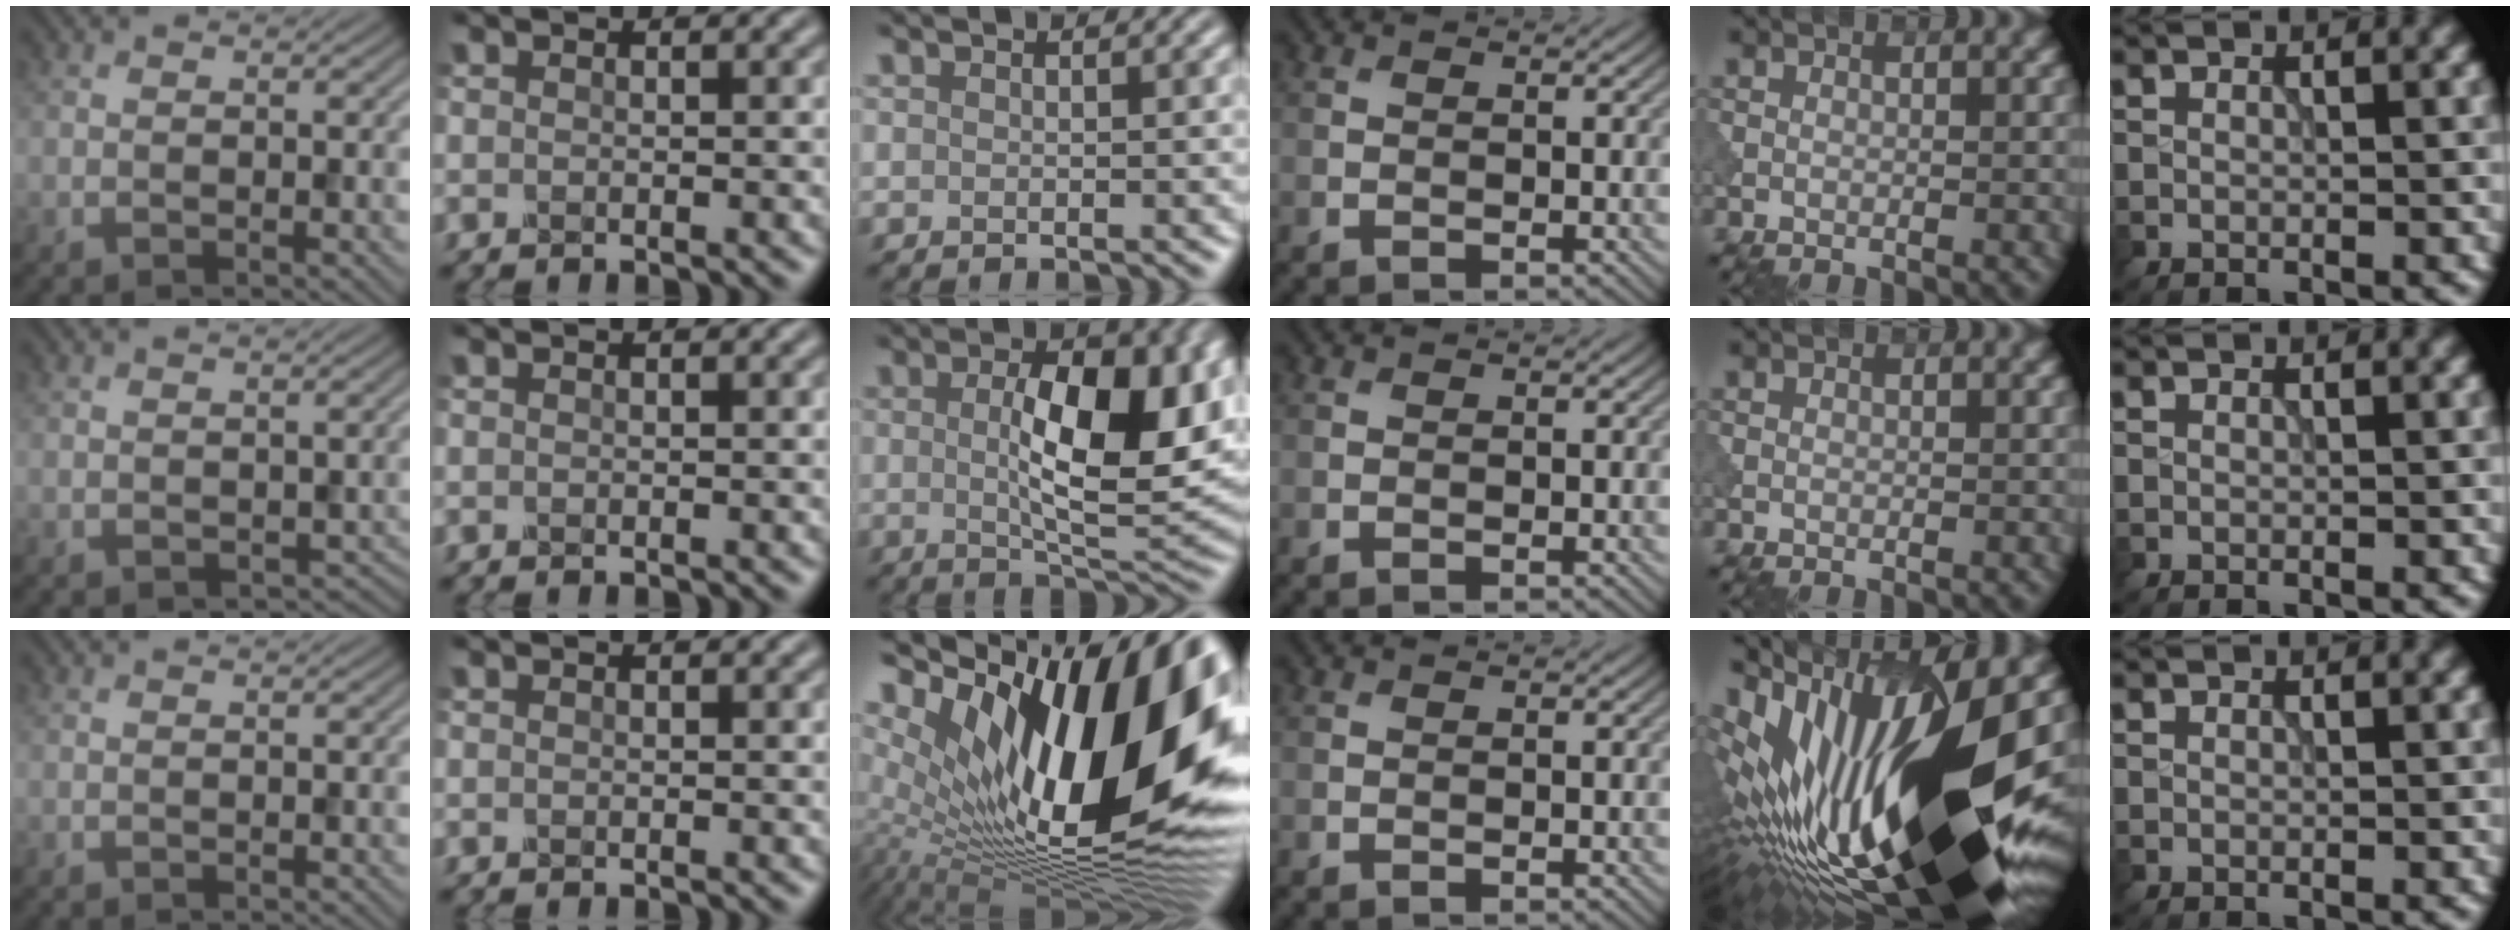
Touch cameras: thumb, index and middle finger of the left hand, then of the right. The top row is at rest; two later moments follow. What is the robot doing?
{"motion": "dispense", "object": "dispenser bottle"}